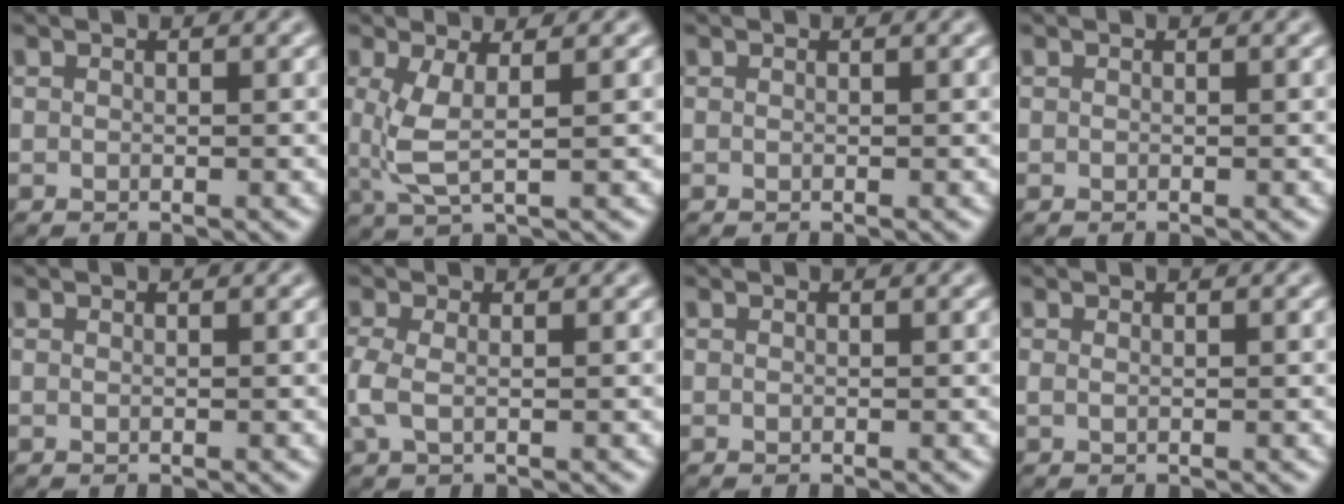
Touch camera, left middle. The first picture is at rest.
{"total": 2.5, "force": [0.1, 0.4, 2.4], "torque": [-0.058, 0.002, 0.005]}
{"total": 0.0}
{"total": 0.0}
{"total": 1.0, "force": [-0.3, -0.6, -0.7], "torque": [0.017, 0.004, -0.007]}
{"total": 1.3, "force": [-0.6, 0.4, 1.1], "torque": [-0.037, 0.004, -0.014]}
{"total": 0.0}
{"total": 0.7, "force": [-0.2, -0.5, -0.4], "torque": [0.010, 0.005, -0.006]}